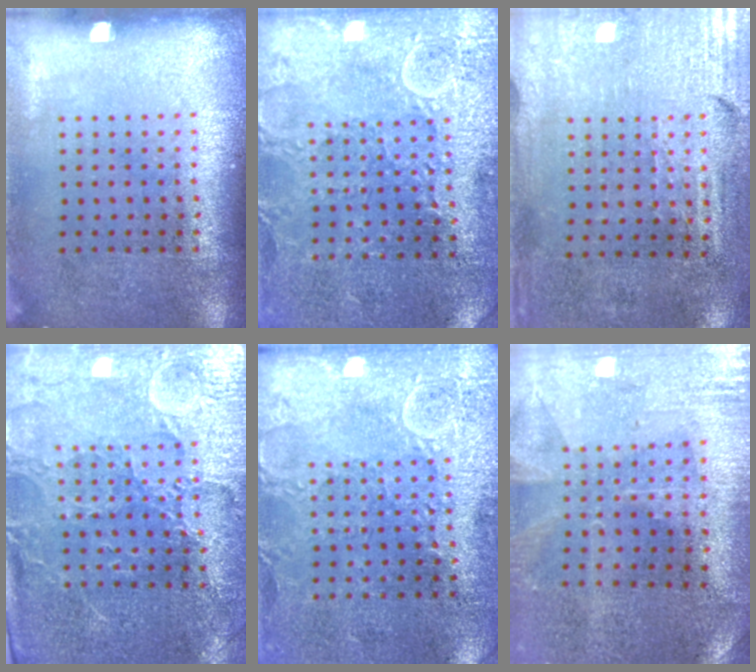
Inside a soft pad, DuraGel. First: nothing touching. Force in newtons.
{"total": 2.9, "press": 2.8, "slide": 0.4}
{"total": 3.2, "press": 2.7, "slide": 1.6}
{"total": 3.5, "press": 3.3, "slide": 1.2}
{"total": 2.9, "press": 2.6, "slide": 1.2}
{"total": 0.5, "press": 0.3, "slide": 0.4}